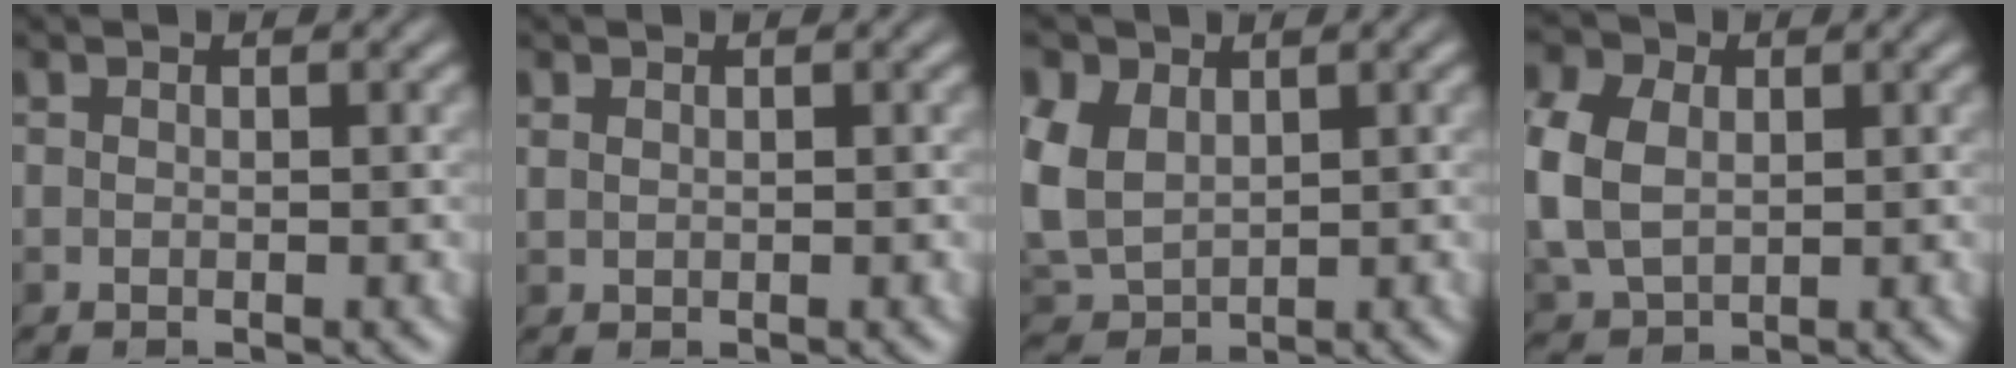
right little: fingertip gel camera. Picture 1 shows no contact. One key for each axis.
{"total": 0.8, "fx": 0.4, "fy": 0.5, "fz": 0.4, "tx": -0.011, "ty": 0.001, "tz": 0.010}
{"total": 6.2, "fx": 1.1, "fy": 4.6, "fz": 4.0, "tx": -0.117, "ty": -0.002, "tz": 0.022}
{"total": 8.3, "fx": 0.2, "fy": 6.2, "fz": 5.5, "tx": -0.151, "ty": 0.003, "tz": 0.007}